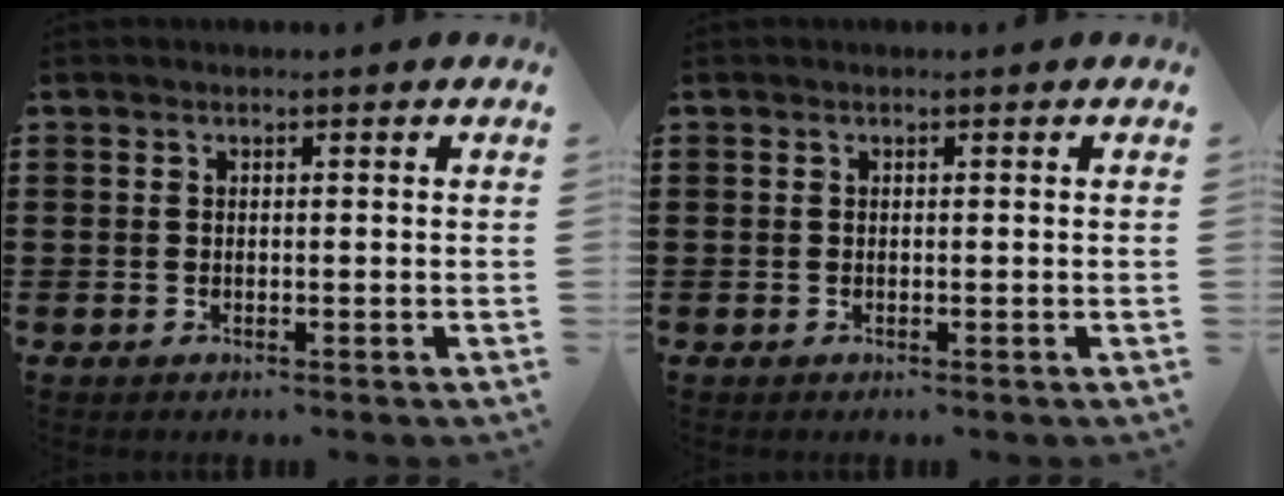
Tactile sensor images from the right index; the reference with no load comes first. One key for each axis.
{"total": 0.0}